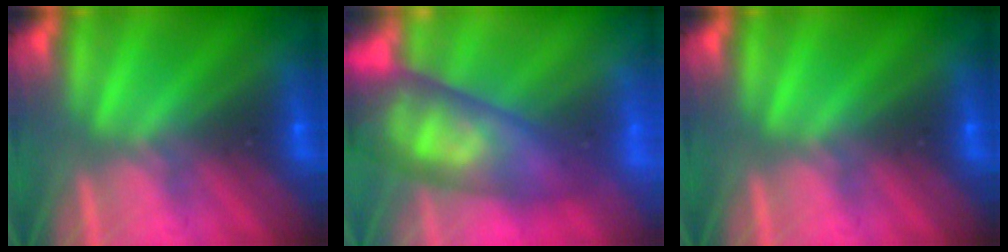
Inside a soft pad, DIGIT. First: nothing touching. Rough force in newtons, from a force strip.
{"total": 11.2}
{"total": 0.0}